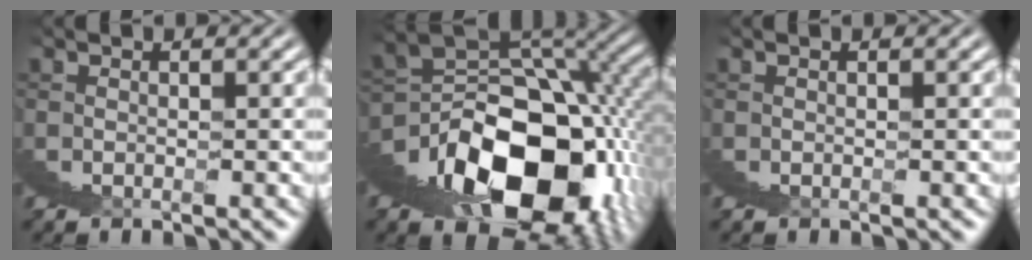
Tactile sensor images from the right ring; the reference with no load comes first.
{"total": 20.9, "force": [-0.8, 11.5, 17.4], "torque": [-0.267, -0.001, -0.003]}
{"total": 0.0}